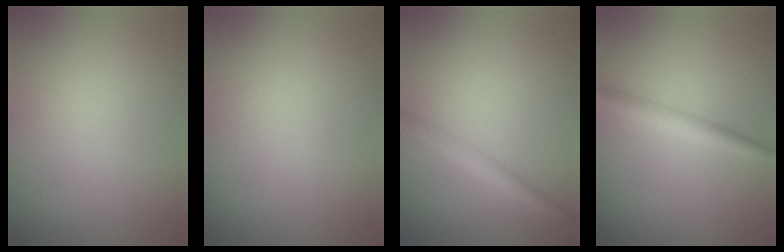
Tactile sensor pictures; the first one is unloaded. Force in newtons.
{"total": 0.0}
{"total": 2.4, "press": 2.4, "slide": 0.1}
{"total": 2.4, "press": 2.4, "slide": 0.0}